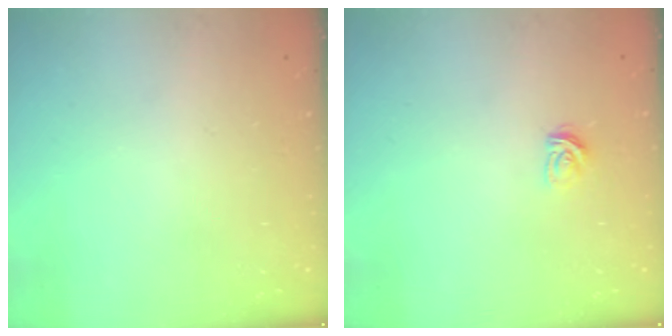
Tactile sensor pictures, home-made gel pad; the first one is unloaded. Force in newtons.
{"total": 3.1, "press": 3.1, "slide": 0.3}